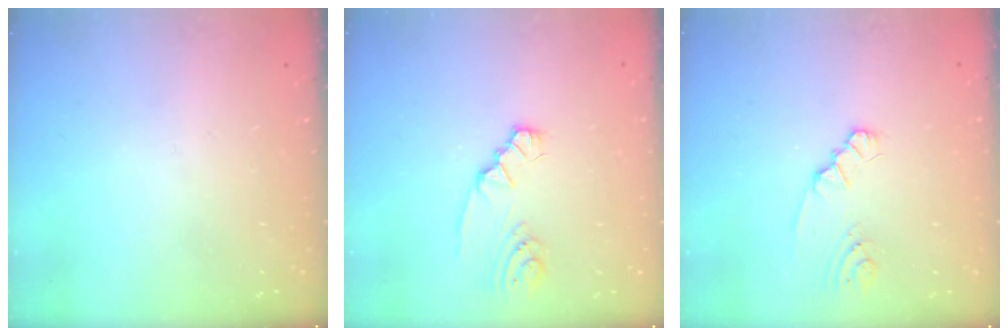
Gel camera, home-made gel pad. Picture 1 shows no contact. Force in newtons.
{"total": 3.4, "press": 3.4, "slide": 0.4}
{"total": 1.8, "press": 1.8, "slide": 0.2}